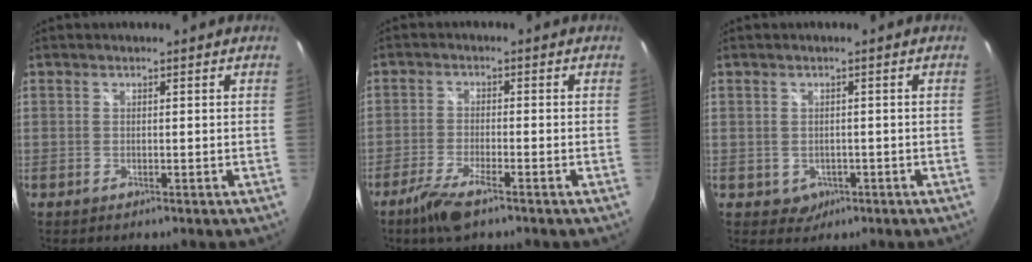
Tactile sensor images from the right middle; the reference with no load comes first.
{"total": 6.3, "force": [-4.4, 1.0, 4.4], "torque": [-0.107, -0.014, -0.086]}
{"total": 2.7, "force": [-0.7, 2.4, 0.9], "torque": [-0.020, -0.001, 0.000]}